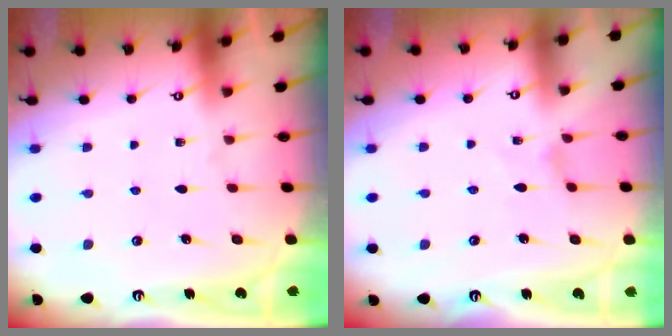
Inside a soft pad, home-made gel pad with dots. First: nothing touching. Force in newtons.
{"total": 0.0}